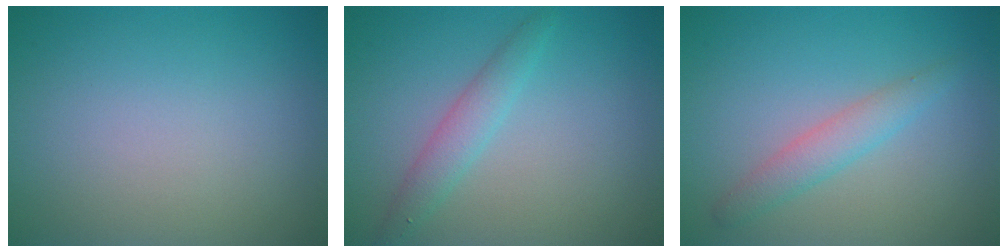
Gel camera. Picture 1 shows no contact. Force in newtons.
{"total": 2.2, "press": 2.2, "slide": 0.1}
{"total": 2.3, "press": 2.3, "slide": 0.0}